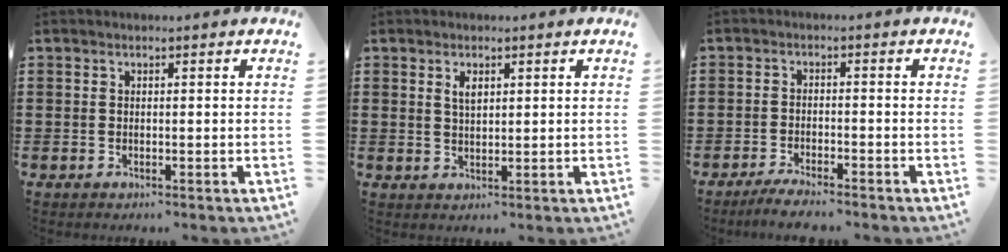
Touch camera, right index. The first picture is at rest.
{"total": 2.1, "force": [1.0, 0.9, 1.6], "torque": [-0.035, 0.004, 0.018]}
{"total": 2.8, "force": [-2.7, 0.0, 0.7], "torque": [-0.013, 0.003, -0.054]}